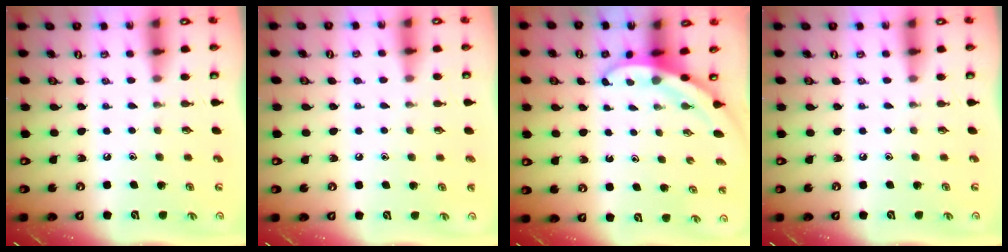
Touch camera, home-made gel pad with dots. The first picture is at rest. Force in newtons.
{"total": 2.1, "press": 2.1, "slide": 0.2}
{"total": 3.3, "press": 3.3, "slide": 0.1}
{"total": 0.0}